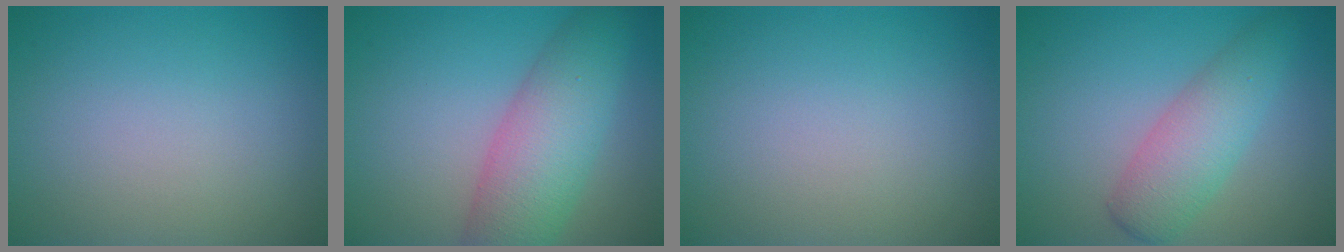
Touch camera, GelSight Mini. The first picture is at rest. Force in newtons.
{"total": 7.1, "press": 7.1, "slide": 0.1}
{"total": 0.0}
{"total": 4.5, "press": 4.5, "slide": 0.1}